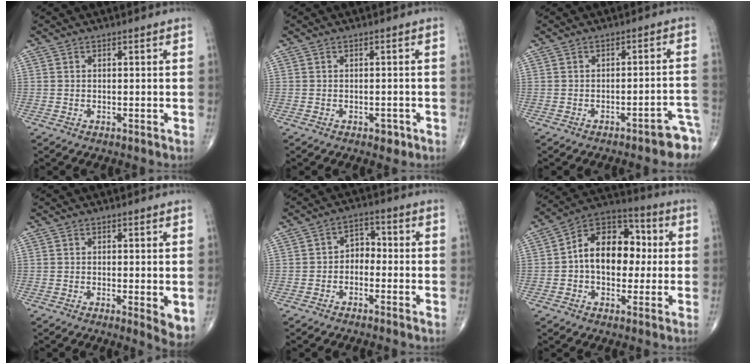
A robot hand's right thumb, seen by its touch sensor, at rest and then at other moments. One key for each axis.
{"total": 1.7, "fx": -0.9, "fy": 1.1, "fz": 1.0, "tx": -0.005, "ty": 0.004, "tz": -0.009}
{"total": 6.0, "fx": -4.5, "fy": 1.4, "fz": 3.8, "tx": -0.028, "ty": 0.043, "tz": -0.054}
{"total": 4.4, "fx": -0.3, "fy": 1.2, "fz": 4.2, "tx": -0.058, "ty": -0.014, "tz": -0.004}
{"total": 4.1, "fx": -1.1, "fy": 3.1, "fz": 2.5, "tx": -0.018, "ty": 0.025, "tz": -0.033}
{"total": 15.4, "fx": 0.8, "fy": 10.4, "fz": 11.4, "tx": -0.138, "ty": 0.036, "tz": 0.002}